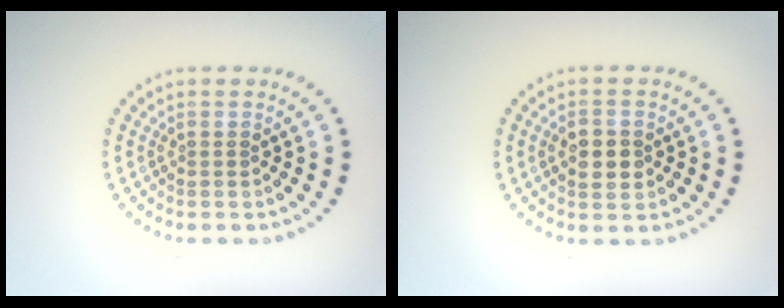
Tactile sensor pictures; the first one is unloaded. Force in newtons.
{"total": 2.8, "press": 2.8, "slide": 0.1}